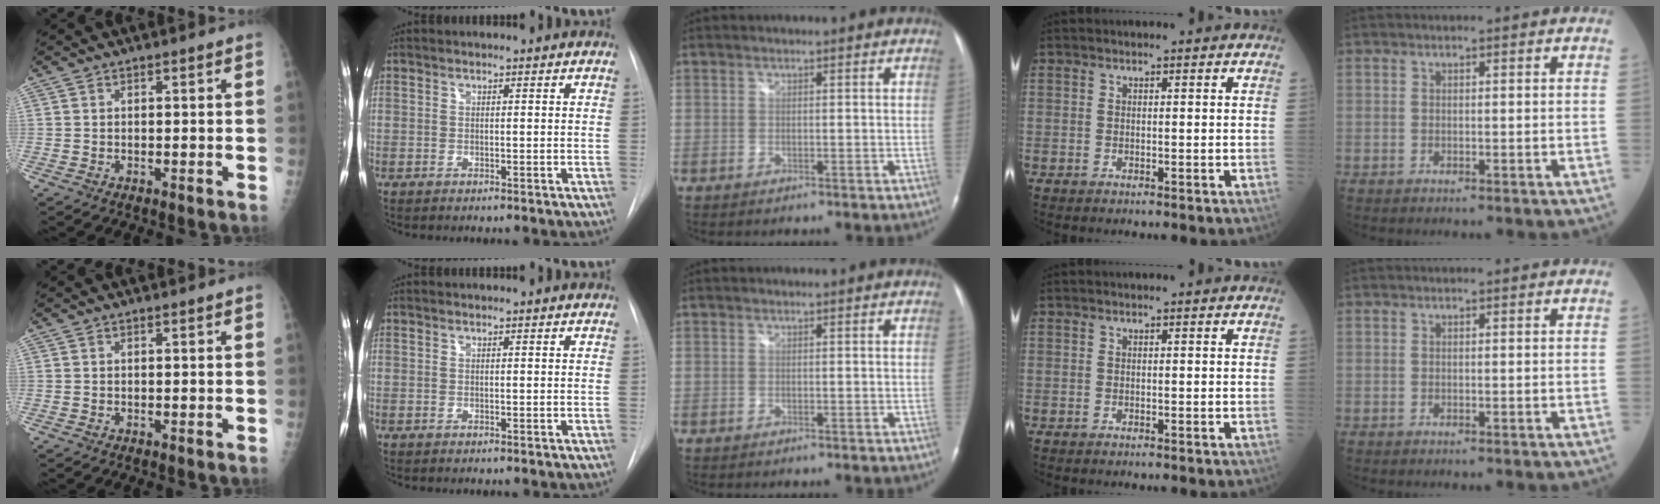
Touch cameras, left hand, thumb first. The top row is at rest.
{}